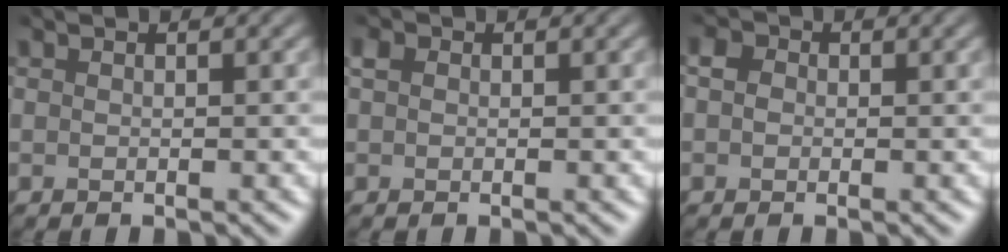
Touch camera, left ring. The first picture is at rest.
{"total": 0.6, "force": [-0.3, 0.4, -0.2], "torque": [-0.005, 0.008, -0.001]}
{"total": 1.2, "force": [-0.8, 0.8, -0.4], "torque": [0.000, 0.006, -0.014]}